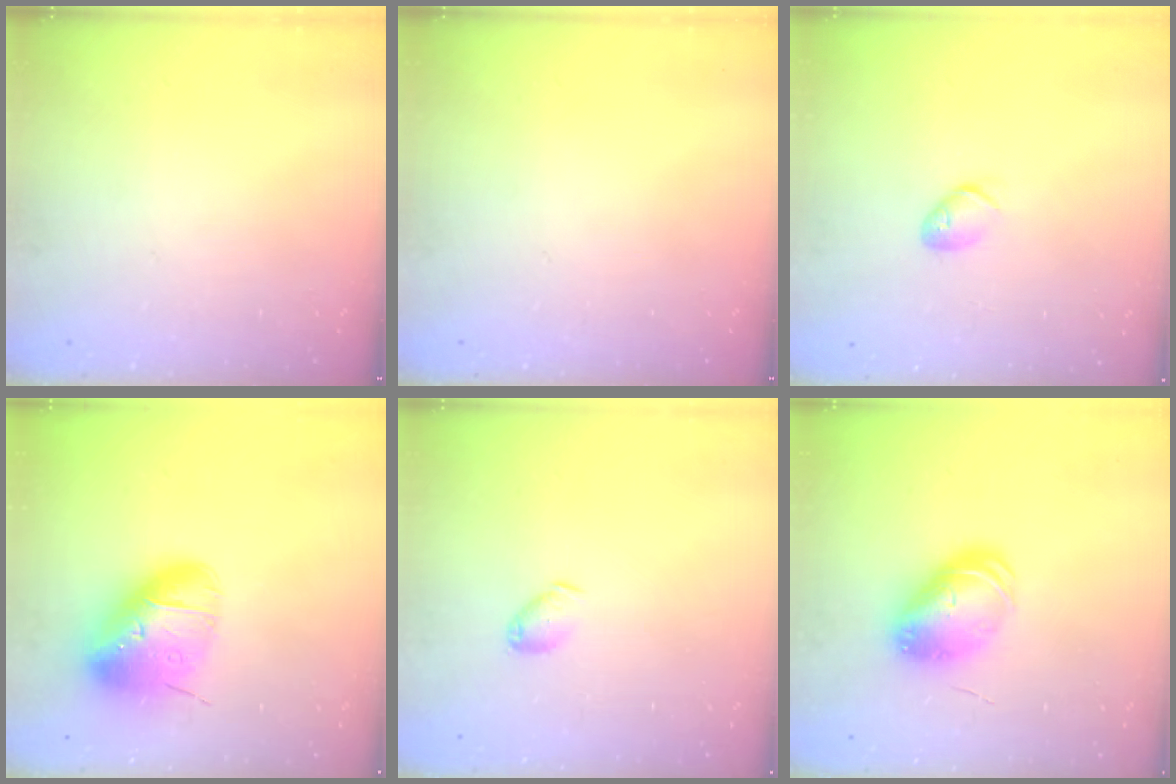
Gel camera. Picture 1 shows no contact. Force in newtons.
{"total": 0.0}
{"total": 6.3, "press": 6.2, "slide": 1.2}
{"total": 18.5, "press": 18.3, "slide": 2.9}
{"total": 6.0, "press": 6.0, "slide": 0.4}
{"total": 9.6, "press": 9.6, "slide": 0.6}